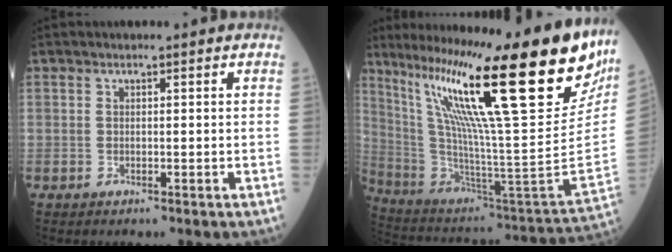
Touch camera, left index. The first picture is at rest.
{"total": 34.3, "force": [21.3, 2.2, 26.8], "torque": [-0.413, -0.028, 0.338]}